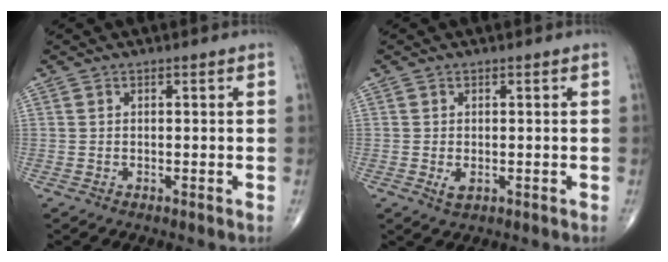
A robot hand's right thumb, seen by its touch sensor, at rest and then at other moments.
{"total": 1.8, "force": [-0.3, 1.0, 1.4], "torque": [-0.027, -0.004, -0.003]}